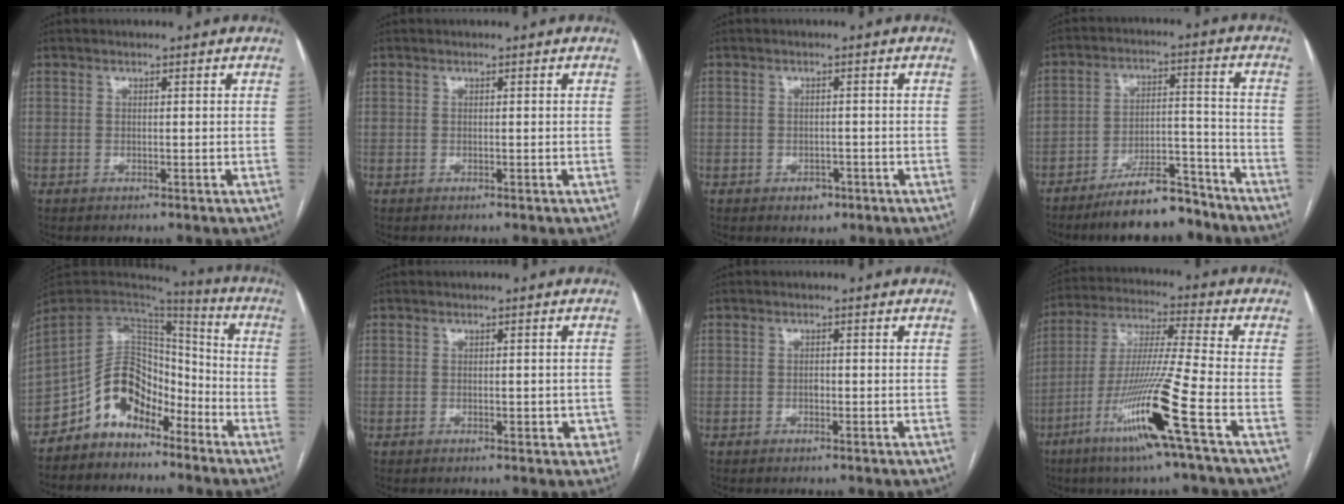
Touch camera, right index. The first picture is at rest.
{"total": 0.0}
{"total": 2.4, "force": [-1.3, 1.7, 1.0], "torque": [-0.007, 0.004, -0.010]}
{"total": 10.8, "force": [-8.9, 3.1, 5.2], "torque": [-0.079, 0.022, -0.151]}
{"total": 11.8, "force": [-7.5, 7.6, 5.0], "torque": [-0.097, 0.048, -0.138]}
{"total": 2.4, "force": [-0.5, 1.3, 1.9], "torque": [-0.017, 0.009, -0.001]}
{"total": 0.7, "force": [-0.2, 0.4, 0.5], "torque": [-0.008, 0.002, -0.006]}
{"total": 15.6, "force": [-7.1, -1.7, 13.8], "torque": [-0.278, -0.025, -0.135]}